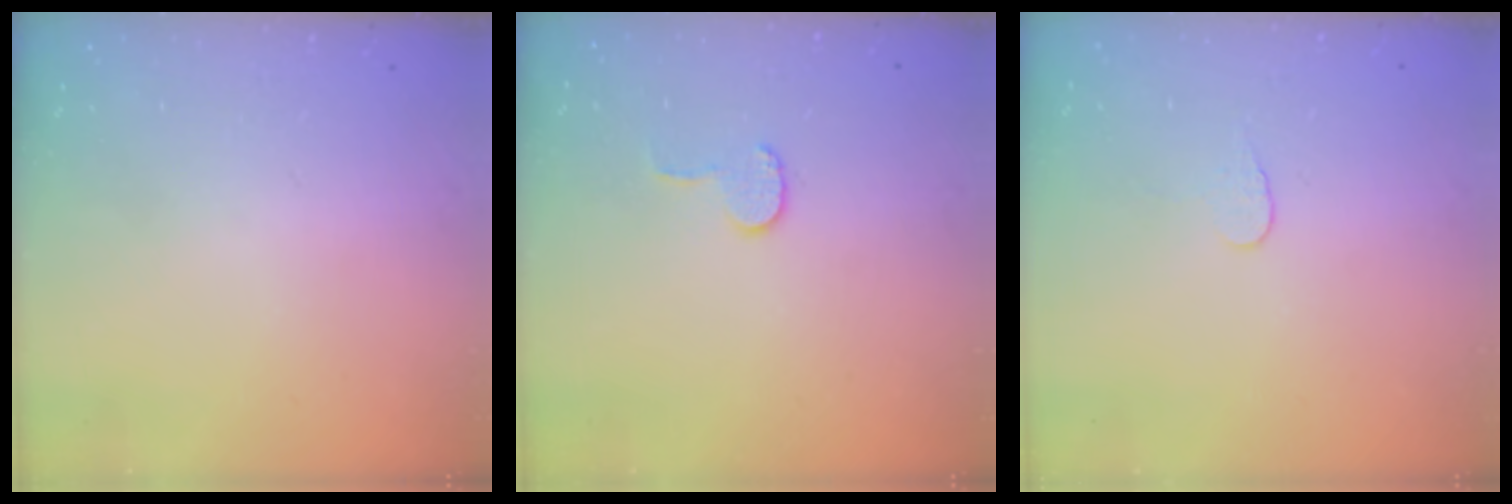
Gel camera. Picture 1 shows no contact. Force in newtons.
{"total": 6.4, "press": 6.4, "slide": 0.6}
{"total": 3.9, "press": 3.9, "slide": 0.4}